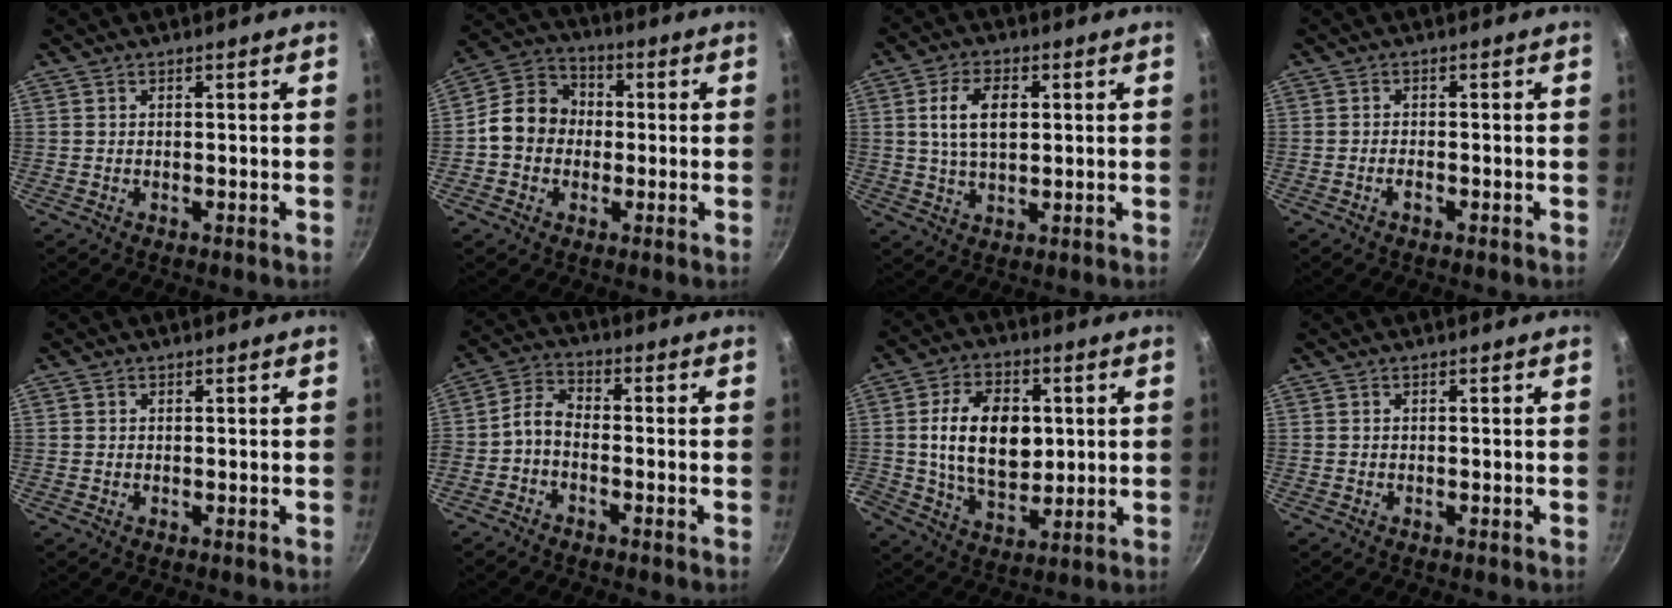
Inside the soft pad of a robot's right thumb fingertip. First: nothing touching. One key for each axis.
{"total": 10.5, "fx": -0.7, "fy": 9.1, "fz": 5.3, "tx": -0.058, "ty": 0.027, "tz": -0.034}
{"total": 8.6, "fx": 1.7, "fy": 4.9, "fz": 6.9, "tx": -0.114, "ty": 0.004, "tz": 0.031}
{"total": 1.4, "fx": -0.8, "fy": 0.6, "fz": 0.9, "tx": -0.022, "ty": 0.009, "tz": -0.018}
{"total": 0.5, "fx": 0.2, "fy": 0.5, "fz": 0.1, "tx": -0.001, "ty": 0.002, "tz": 0.001}
{"total": 4.7, "fx": -2.1, "fy": 2.5, "fz": 3.3, "tx": -0.075, "ty": 0.033, "tz": -0.054}
{"total": 14.6, "fx": 1.6, "fy": 9.7, "fz": 10.8, "tx": -0.159, "ty": -0.004, "tz": 0.029}
{"total": 0.0}